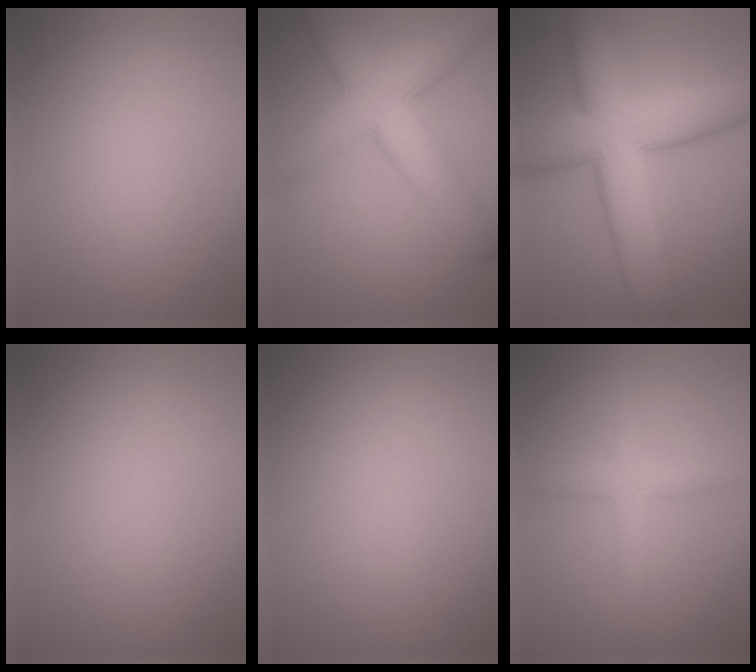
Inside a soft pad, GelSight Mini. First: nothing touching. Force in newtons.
{"total": 9.0, "press": 9.0, "slide": 0.3}
{"total": 12.7, "press": 12.6, "slide": 0.5}
{"total": 0.0}
{"total": 0.0}
{"total": 2.6, "press": 2.6, "slide": 0.1}